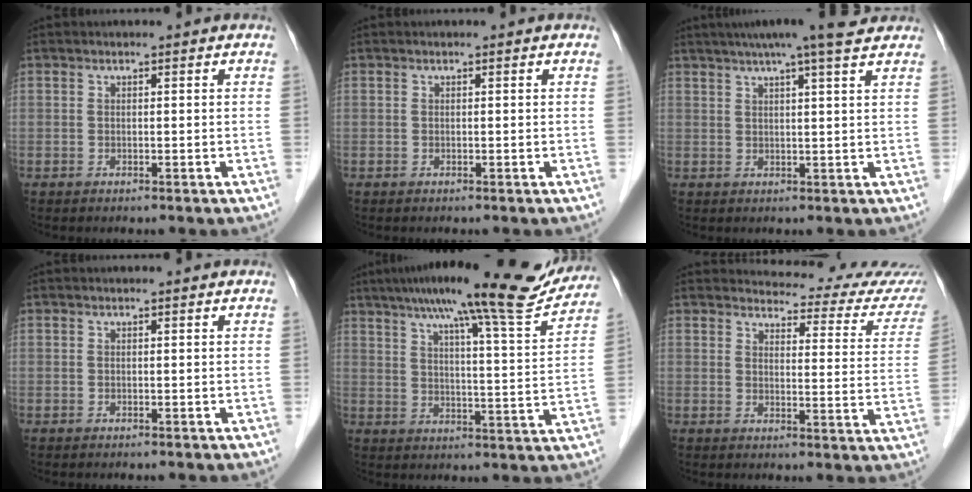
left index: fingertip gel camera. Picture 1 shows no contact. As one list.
[{"total": 0.0}, {"total": 10.6, "force": [8.7, -0.2, 6.0], "torque": [-0.093, 0.025, 0.106]}, {"total": 0.0}, {"total": 20.4, "force": [17.2, 0.9, 11.0], "torque": [-0.168, -0.004, 0.231]}, {"total": 15.4, "force": [15.0, 2.6, 2.5], "torque": [0.000, -0.068, 0.137]}]